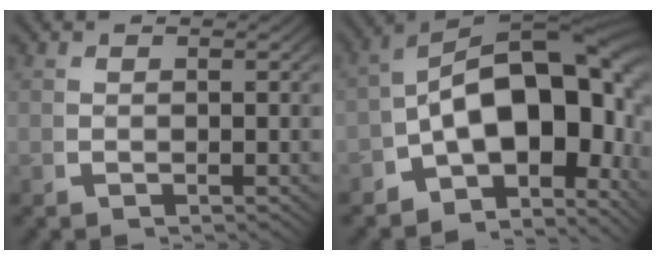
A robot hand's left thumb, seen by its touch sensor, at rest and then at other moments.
{"total": 20.0, "force": [-0.7, 12.6, 15.5], "torque": [-0.238, -0.035, -0.011]}